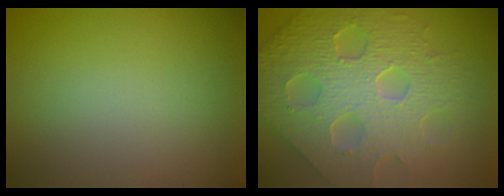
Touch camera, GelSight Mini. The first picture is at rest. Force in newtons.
{"total": 7.7, "press": 6.5, "slide": 4.0}